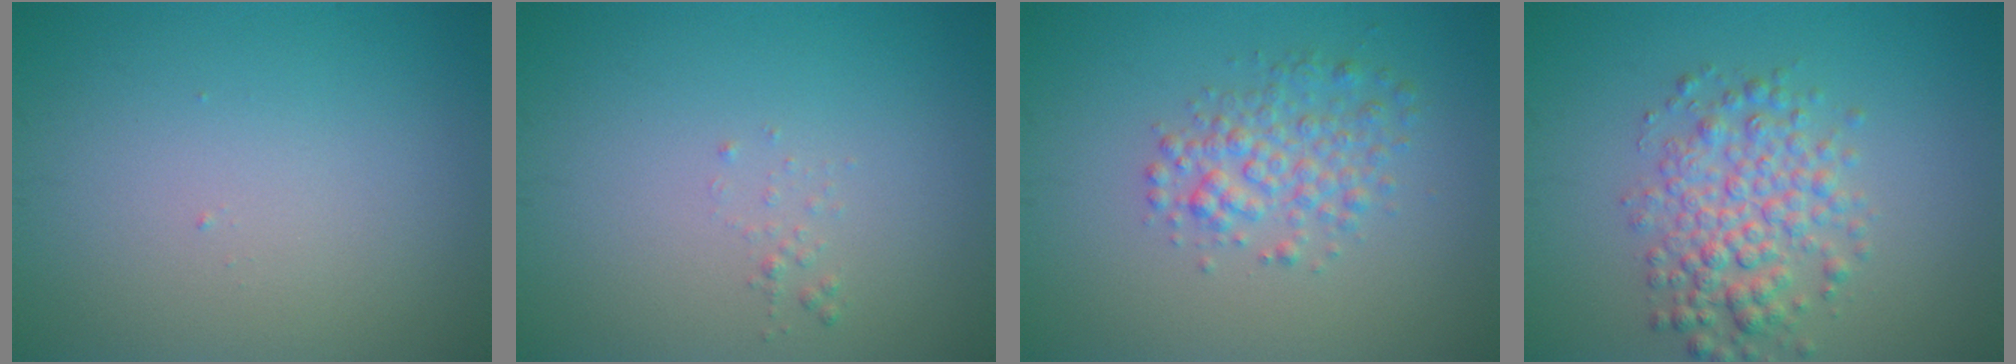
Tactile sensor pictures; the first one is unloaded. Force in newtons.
{"total": 0.6, "press": 0.6, "slide": 0.1}
{"total": 3.1, "press": 3.1, "slide": 0.1}
{"total": 4.4, "press": 4.4, "slide": 0.0}